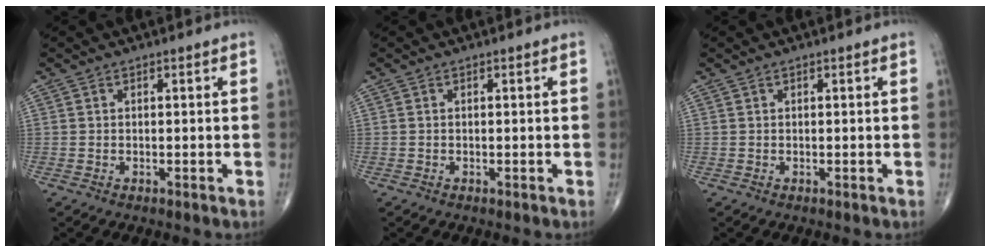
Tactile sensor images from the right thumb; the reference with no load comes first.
{"total": 0.0}
{"total": 0.0}